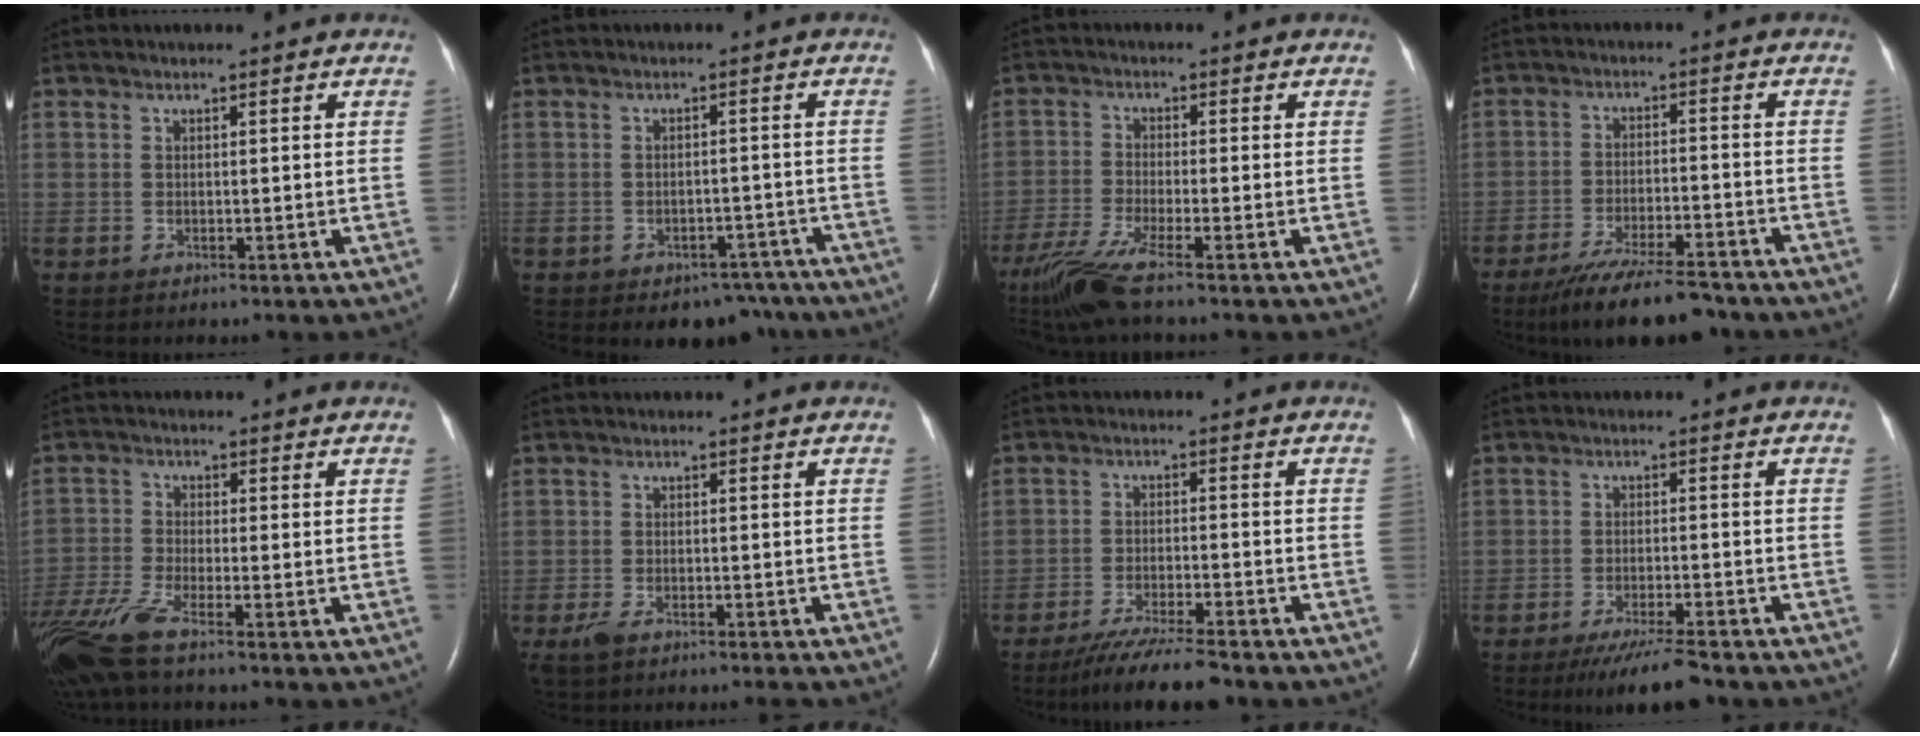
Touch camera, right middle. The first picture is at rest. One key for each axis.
{"total": 6.7, "fx": -5.4, "fy": 3.7, "fz": 1.5, "tx": 0.001, "ty": 0.016, "tz": -0.065}
{"total": 8.9, "fx": -6.7, "fy": -0.4, "fz": 5.8, "tx": -0.120, "ty": -0.026, "tz": -0.125}
{"total": 12.6, "fx": -10.7, "fy": 1.8, "fz": 6.4, "tx": -0.106, "ty": -0.019, "tz": -0.170}
{"total": 9.0, "fx": -6.8, "fy": 0.4, "fz": 5.9, "tx": -0.129, "ty": -0.025, "tz": -0.132}
{"total": 4.1, "fx": -3.4, "fy": 0.3, "fz": 2.3, "tx": -0.045, "ty": -0.009, "tz": -0.057}
{"total": 8.8, "fx": -7.6, "fy": 0.0, "fz": 4.4, "tx": -0.077, "ty": -0.028, "tz": -0.127}
{"total": 7.9, "fx": -6.7, "fy": 0.4, "fz": 4.2, "tx": -0.069, "ty": -0.021, "tz": -0.108}